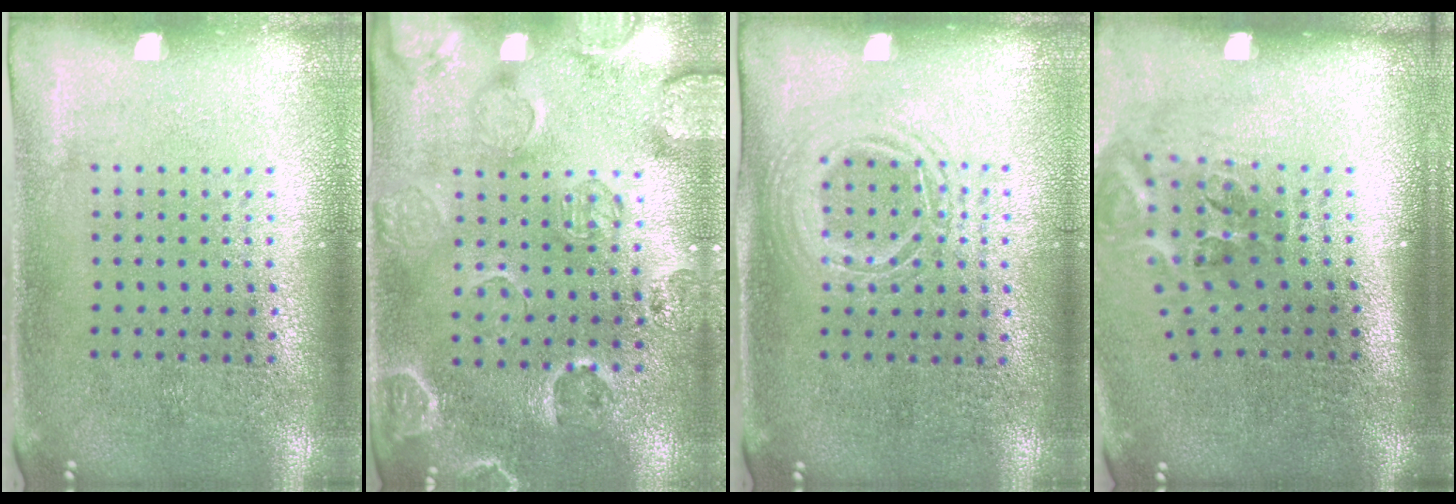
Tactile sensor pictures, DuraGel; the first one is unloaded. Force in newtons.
{"total": 2.4, "press": 2.0, "slide": 1.4}
{"total": 1.3, "press": 1.3, "slide": 0.4}
{"total": 2.2, "press": 1.3, "slide": 1.7}